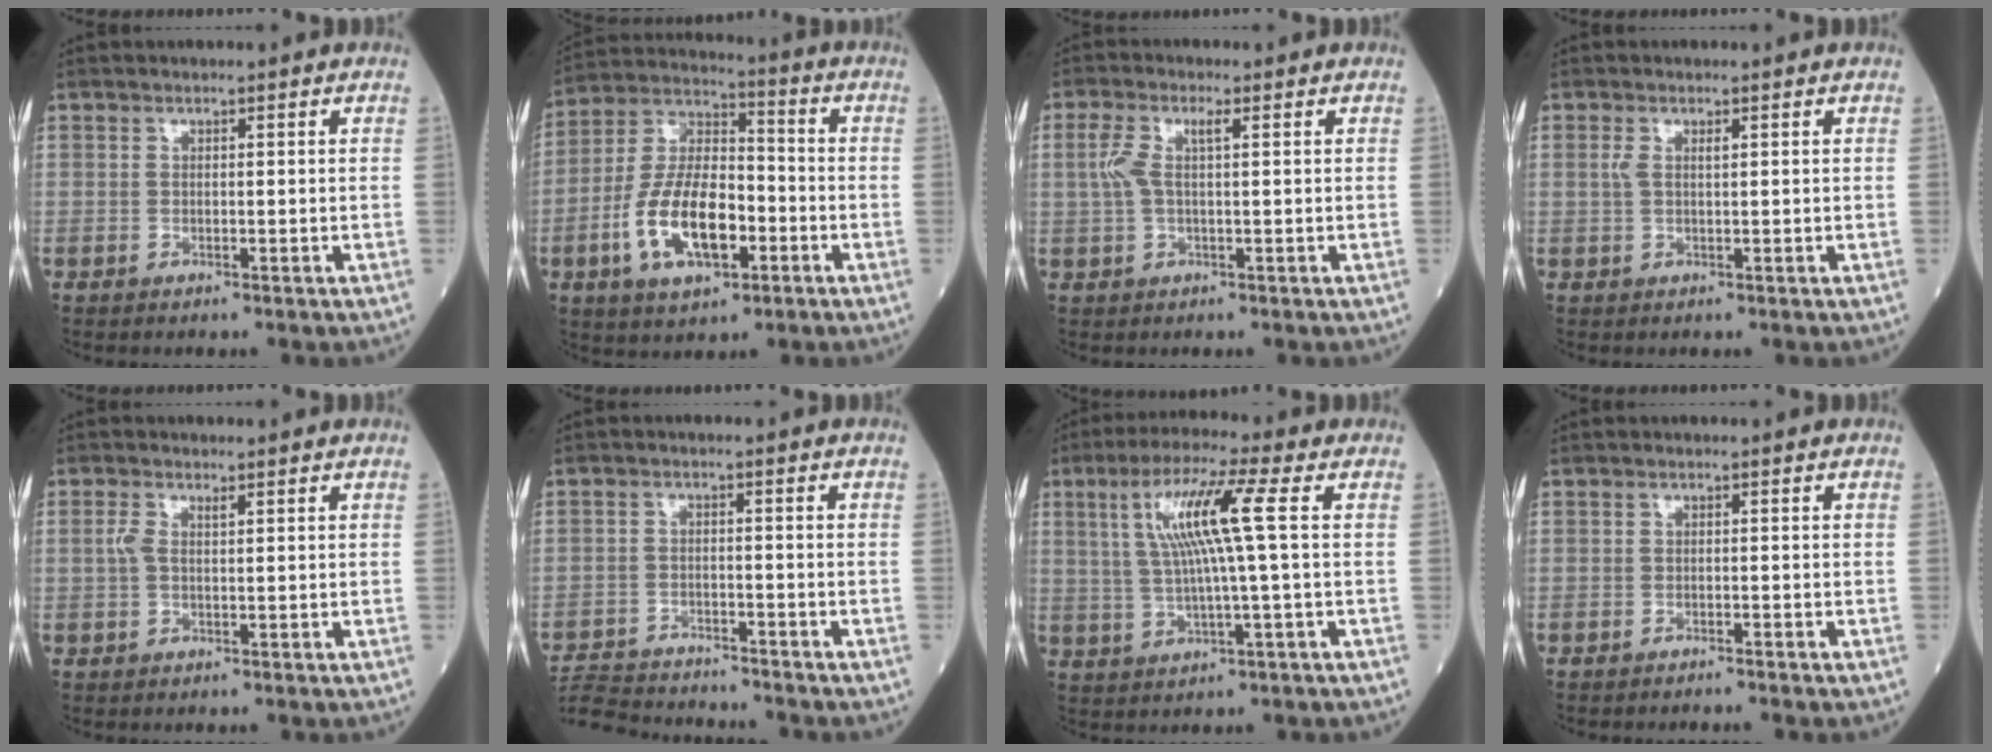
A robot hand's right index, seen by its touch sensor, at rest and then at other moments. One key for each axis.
{"total": 14.2, "fx": -4.5, "fy": 6.2, "fz": 12.0, "tx": -0.244, "ty": 0.010, "tz": -0.079}
{"total": 4.2, "fx": 1.0, "fy": 1.1, "fz": 3.9, "tx": -0.107, "ty": 0.022, "tz": 0.020}
{"total": 1.7, "fx": 0.6, "fy": 0.5, "fz": 1.6, "tx": -0.041, "ty": 0.011, "tz": 0.013}
{"total": 2.0, "fx": 0.6, "fy": 0.7, "fz": 1.8, "tx": -0.052, "ty": 0.016, "tz": 0.016}
{"total": 12.1, "fx": -11.7, "fy": 1.1, "fz": 3.1, "tx": -0.058, "ty": 0.000, "tz": -0.181}
{"total": 10.0, "fx": 2.2, "fy": -0.5, "fz": 9.7, "tx": -0.190, "ty": 0.014, "tz": 0.041}
{"total": 2.0, "fx": -1.9, "fy": -0.1, "fz": 0.6, "tx": -0.010, "ty": -0.001, "tz": -0.024}